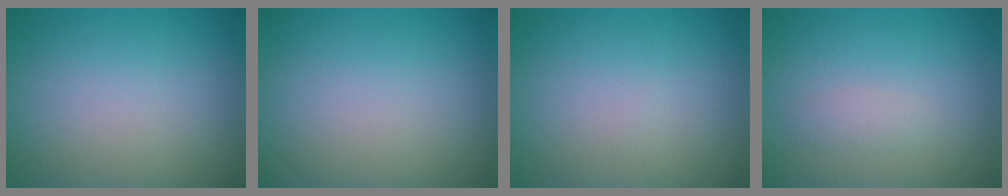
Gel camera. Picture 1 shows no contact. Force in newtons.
{"total": 0.0}
{"total": 0.0}
{"total": 1.1, "press": 1.1, "slide": 0.1}